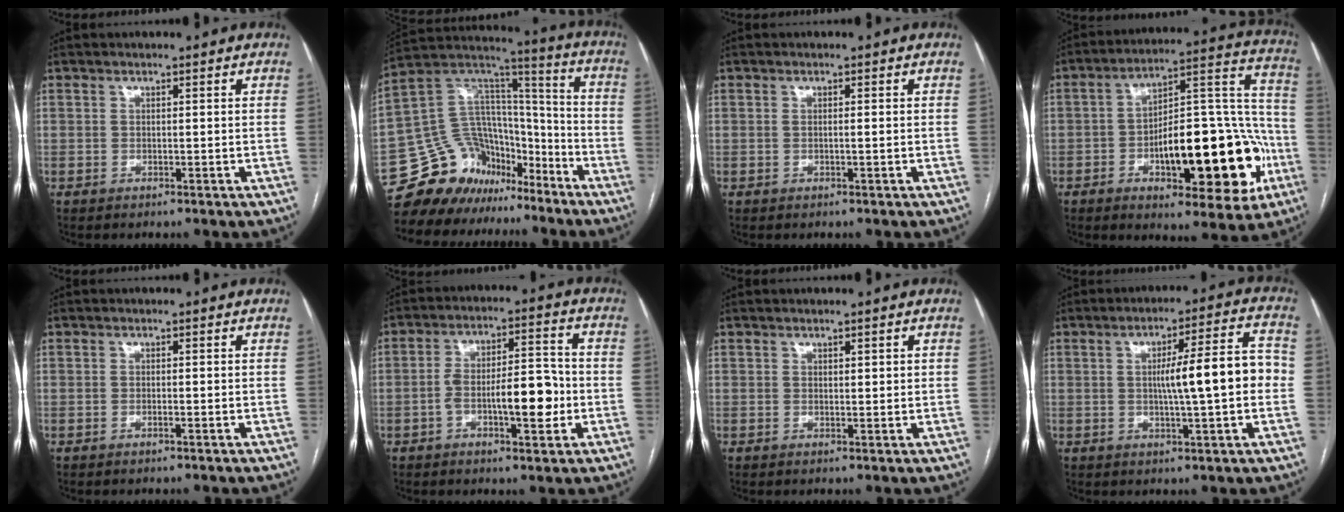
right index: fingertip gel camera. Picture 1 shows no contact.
{"total": 16.4, "force": [-12.6, 9.8, 3.6], "torque": [-0.064, 0.106, -0.214]}
{"total": 0.8, "force": [-0.1, 0.0, 0.8], "torque": [-0.014, 0.000, 0.000]}
{"total": 23.5, "force": [-7.1, 8.2, 20.9], "torque": [-0.260, 0.035, -0.089]}
{"total": 0.5, "force": [-0.3, 0.0, 0.5], "torque": [-0.010, 0.000, -0.004]}
{"total": 10.0, "force": [-2.5, 2.9, 9.2], "torque": [-0.150, 0.023, -0.038]}
{"total": 1.1, "force": [0.6, 0.4, 0.9], "torque": [-0.013, 0.000, 0.008]}
{"total": 10.8, "force": [-0.1, 0.9, 10.8], "torque": [-0.158, 0.022, -0.003]}